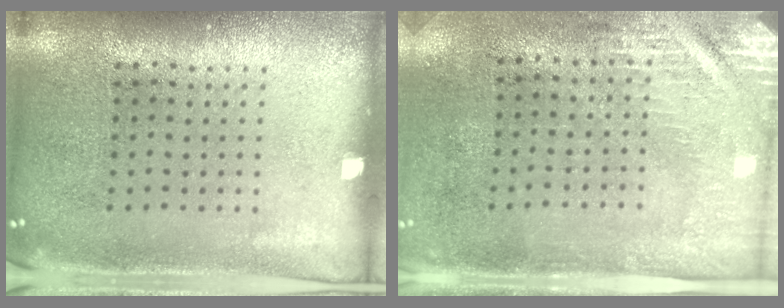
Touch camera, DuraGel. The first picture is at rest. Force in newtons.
{"total": 2.9, "press": 2.5, "slide": 1.5}